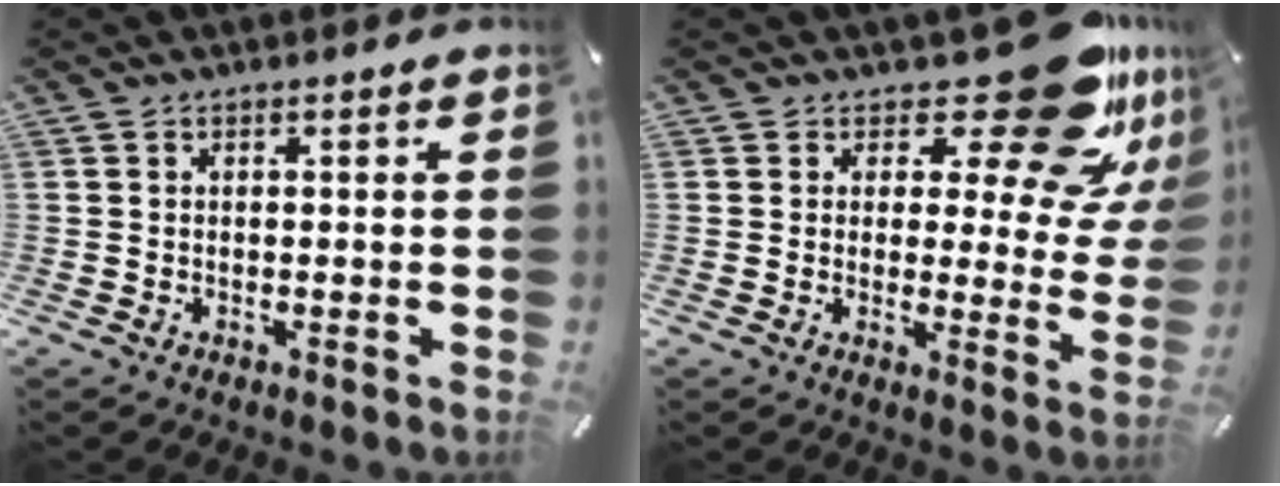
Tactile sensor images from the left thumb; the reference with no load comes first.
{"total": 18.7, "force": [12.2, 6.9, 12.4], "torque": [-0.159, -0.088, 0.202]}